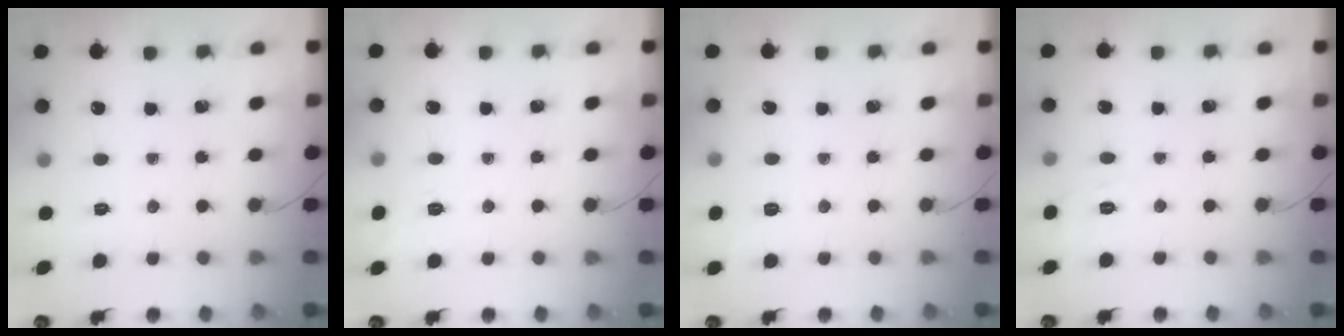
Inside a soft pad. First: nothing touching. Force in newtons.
{"total": 2.0, "press": 0.9, "slide": 1.8}
{"total": 2.2, "press": 0.9, "slide": 2.0}
{"total": 5.8, "press": 5.5, "slide": 2.0}